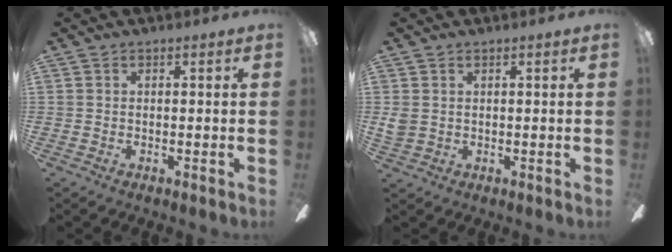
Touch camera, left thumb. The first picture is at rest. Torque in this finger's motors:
{"motor_torque": [0.09, 0.09, 0.51, -0.36, -0.01]}